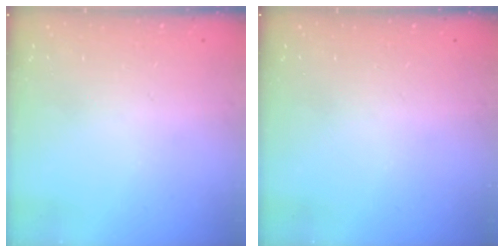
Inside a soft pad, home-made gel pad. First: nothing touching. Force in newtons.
{"total": 0.0}